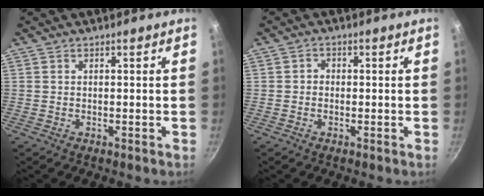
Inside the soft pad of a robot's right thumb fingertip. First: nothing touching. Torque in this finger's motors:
{"motor_torque": [0.15, -0.31, -0.03, -0.04, 0.02]}